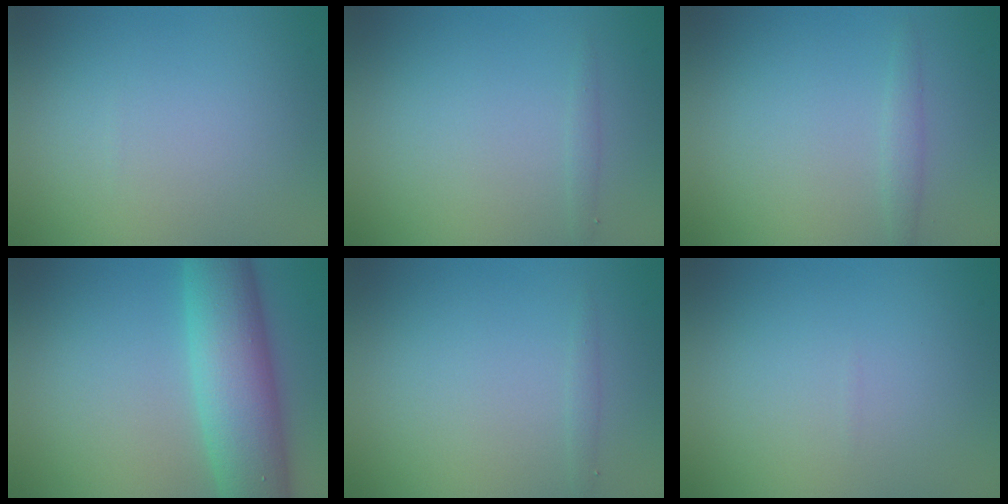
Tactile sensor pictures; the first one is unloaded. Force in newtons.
{"total": 0.6, "press": 0.6, "slide": 0.0}
{"total": 1.1, "press": 1.1, "slide": 0.0}
{"total": 8.9, "press": 8.9, "slide": 0.2}
{"total": 0.6, "press": 0.6, "slide": 0.0}
{"total": 0.0}